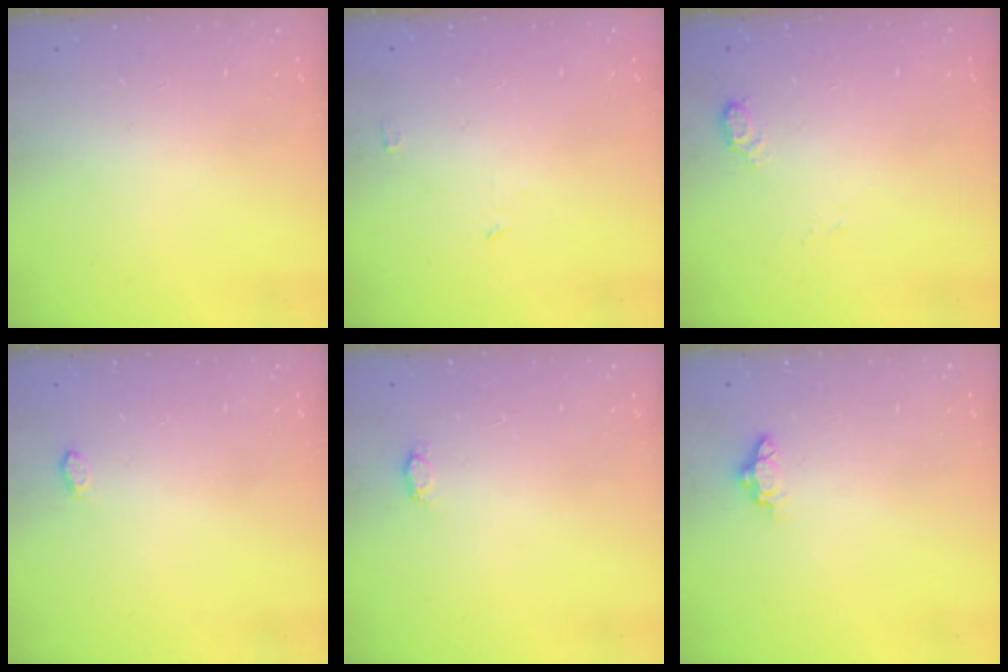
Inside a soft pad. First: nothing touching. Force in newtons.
{"total": 2.7, "press": 2.7, "slide": 0.3}
{"total": 5.6, "press": 5.6, "slide": 0.6}
{"total": 2.9, "press": 2.7, "slide": 1.1}
{"total": 3.7, "press": 3.6, "slide": 0.5}
{"total": 5.5, "press": 5.4, "slide": 0.6}